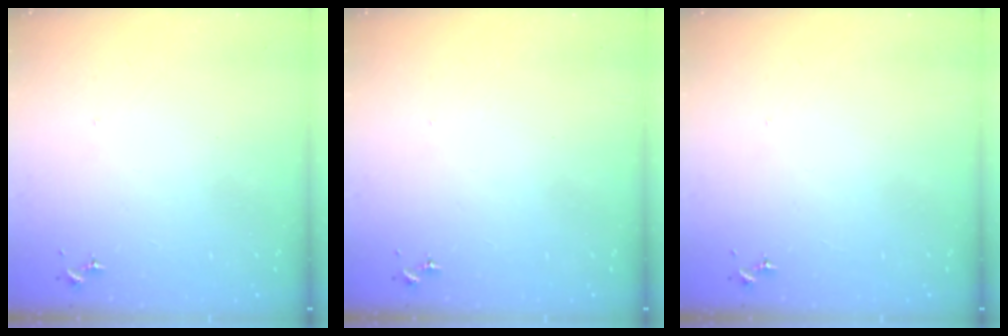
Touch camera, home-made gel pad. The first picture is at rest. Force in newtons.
{"total": 0.0}
{"total": 0.0}